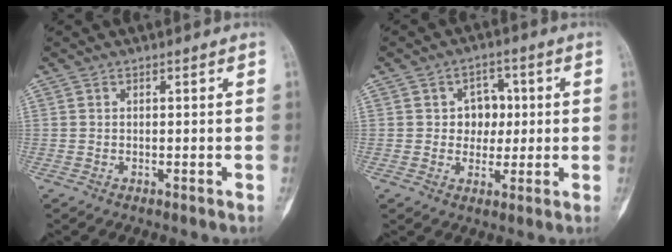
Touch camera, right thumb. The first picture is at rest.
{"total": 7.9, "force": [0.8, 6.5, 4.3], "torque": [-0.011, 0.008, 0.008]}